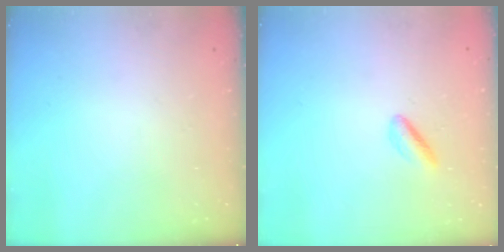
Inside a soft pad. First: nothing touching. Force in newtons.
{"total": 2.0, "press": 1.7, "slide": 1.0}